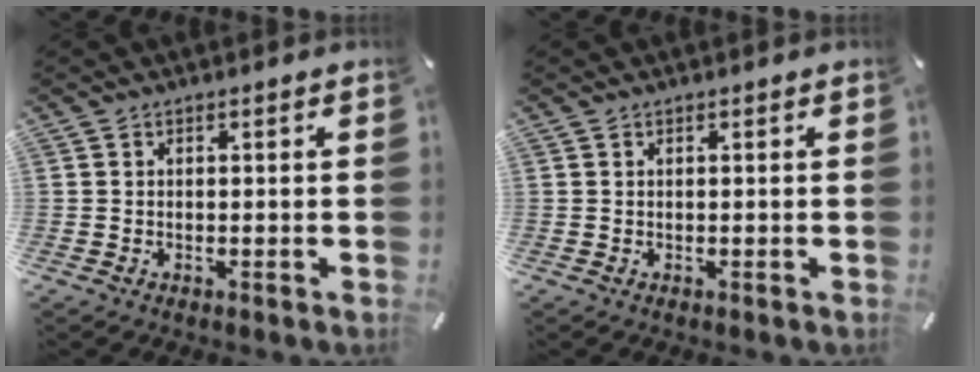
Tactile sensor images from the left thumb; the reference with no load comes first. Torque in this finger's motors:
{"motor_torque": [0.13, 0.07, 0.05, -0.16, -0.02]}